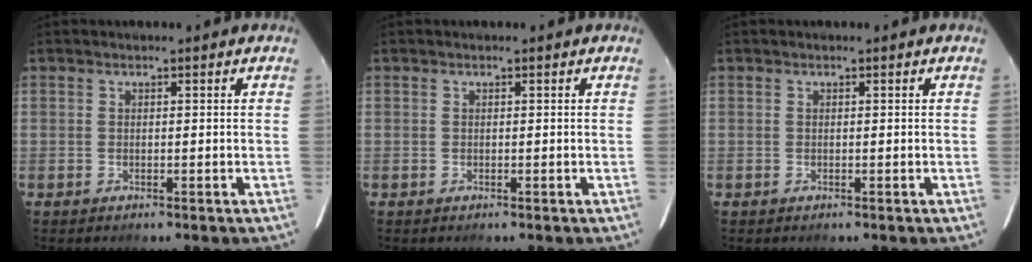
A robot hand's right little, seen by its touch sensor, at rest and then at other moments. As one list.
[{"total": 0.0}, {"total": 0.0}]